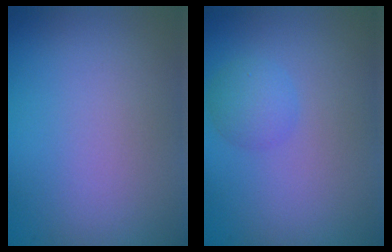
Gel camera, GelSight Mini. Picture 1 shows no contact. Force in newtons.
{"total": 2.1, "press": 2.1, "slide": 0.1}